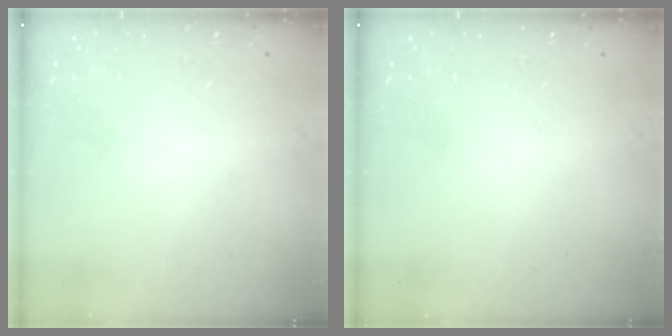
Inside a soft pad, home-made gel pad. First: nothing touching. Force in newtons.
{"total": 0.0}